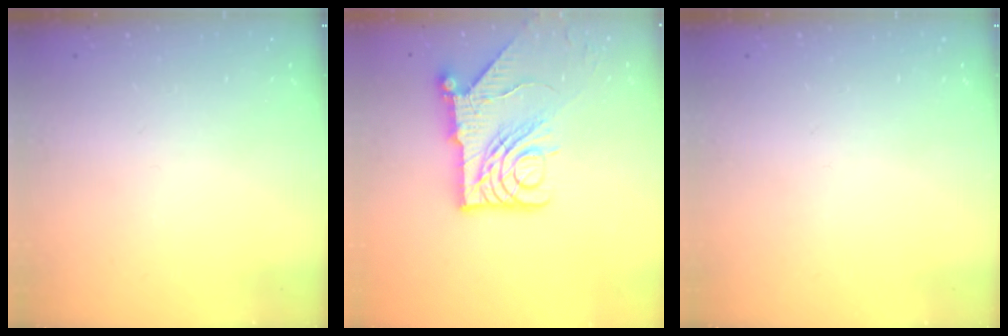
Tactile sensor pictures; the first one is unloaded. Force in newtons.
{"total": 14.5, "press": 14.4, "slide": 1.7}
{"total": 0.0}